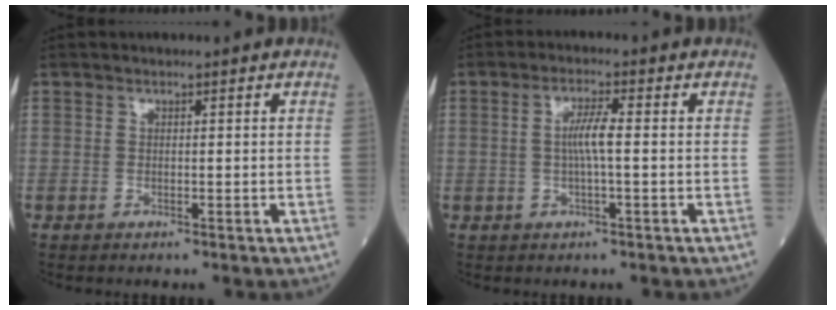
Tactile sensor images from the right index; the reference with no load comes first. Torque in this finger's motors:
{"motor_torque": [0.41, 0.10, 0.40, 0.11]}